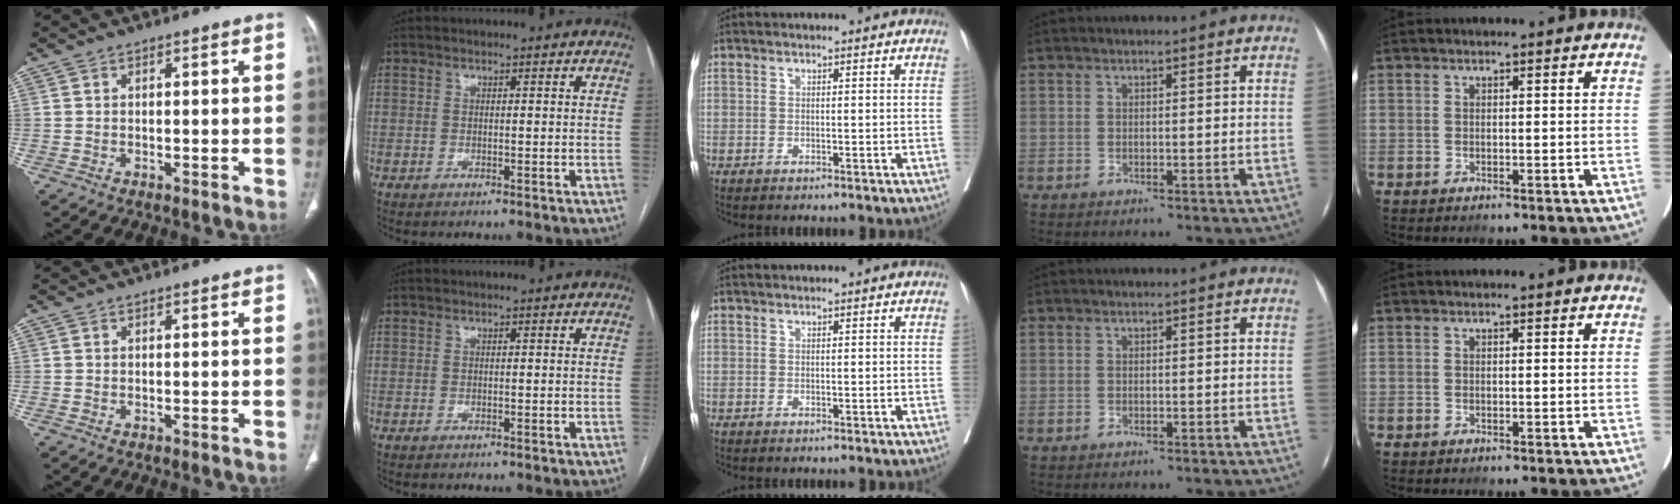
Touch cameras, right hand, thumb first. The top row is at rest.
{}